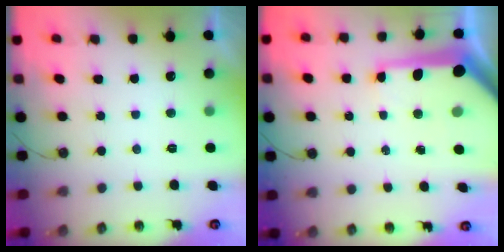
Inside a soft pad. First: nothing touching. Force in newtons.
{"total": 13.0, "press": 12.9, "slide": 1.5}